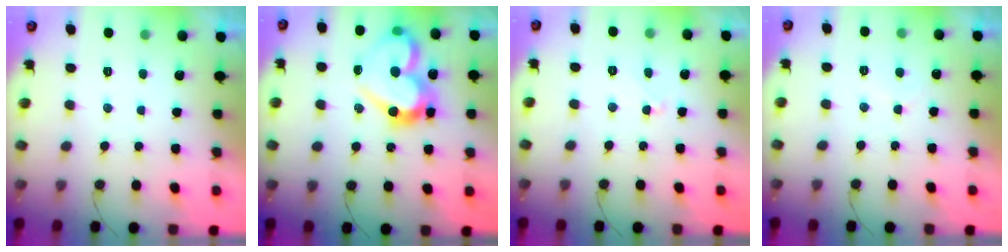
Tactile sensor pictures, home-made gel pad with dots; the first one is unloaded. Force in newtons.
{"total": 19.1, "press": 19.1, "slide": 1.8}
{"total": 3.2, "press": 3.2, "slide": 0.4}
{"total": 4.3, "press": 4.3, "slide": 0.3}